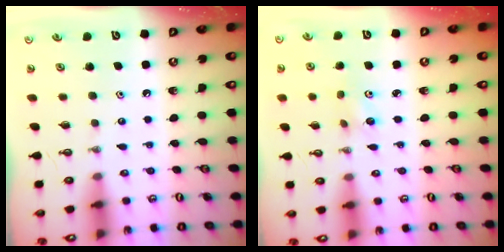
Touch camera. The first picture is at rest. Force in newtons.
{"total": 6.2, "press": 5.5, "slide": 2.9}